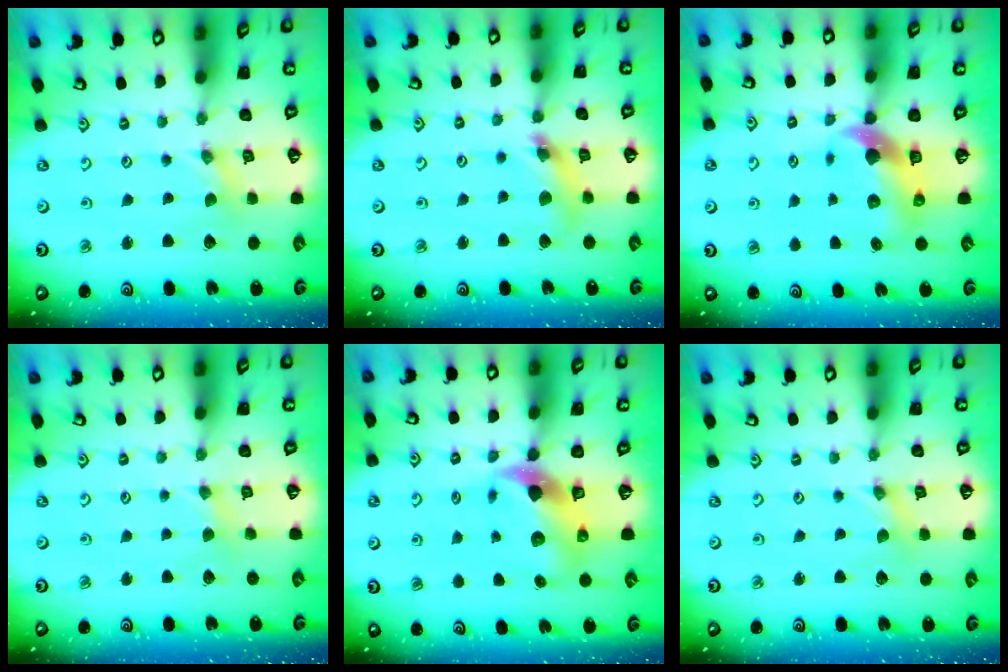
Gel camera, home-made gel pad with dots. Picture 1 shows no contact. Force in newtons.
{"total": 10.9, "press": 10.8, "slide": 1.4}
{"total": 8.5, "press": 8.3, "slide": 1.4}
{"total": 2.4, "press": 2.3, "slide": 0.5}
{"total": 9.2, "press": 9.1, "slide": 1.3}
{"total": 0.0}